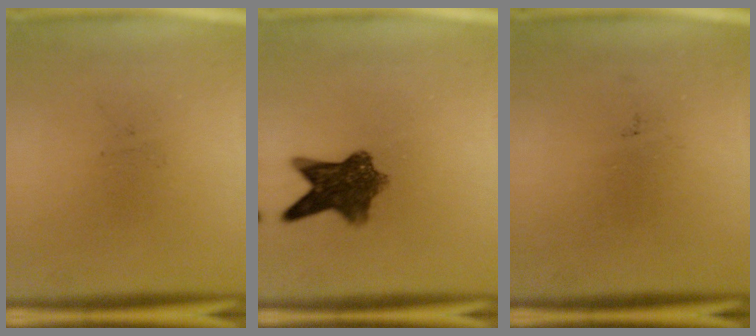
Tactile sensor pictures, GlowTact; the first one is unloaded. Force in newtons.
{"total": 8.1}
{"total": 0.0}